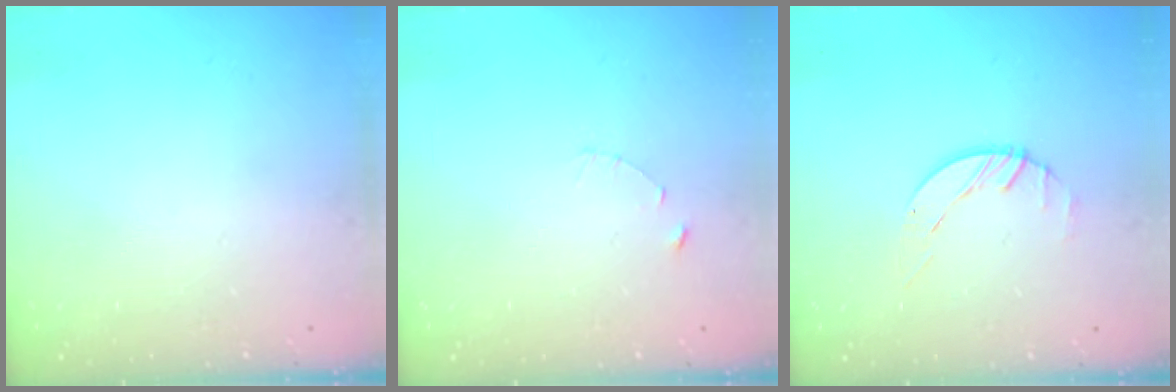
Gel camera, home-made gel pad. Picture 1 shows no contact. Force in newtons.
{"total": 1.2, "press": 1.1, "slide": 0.2}
{"total": 2.6, "press": 2.6, "slide": 0.3}